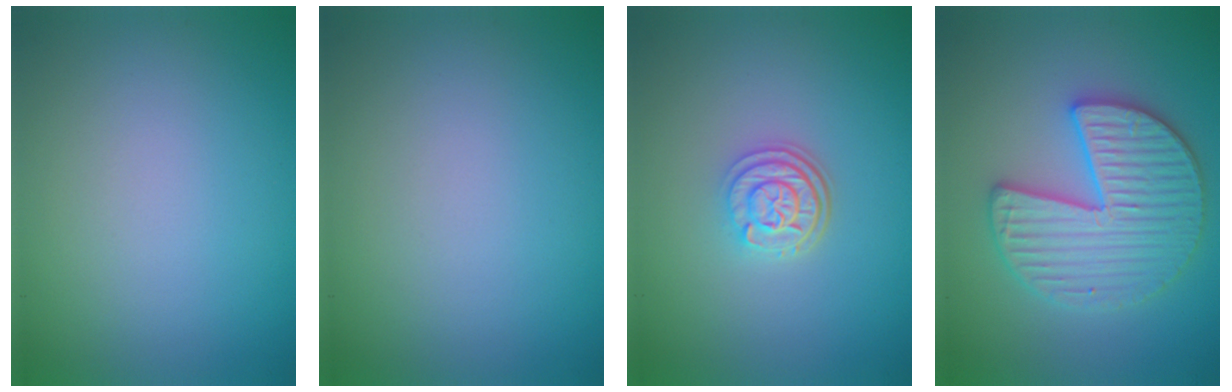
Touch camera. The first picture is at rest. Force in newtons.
{"total": 0.0}
{"total": 3.1, "press": 2.4, "slide": 1.9}
{"total": 5.9, "press": 5.8, "slide": 0.9}